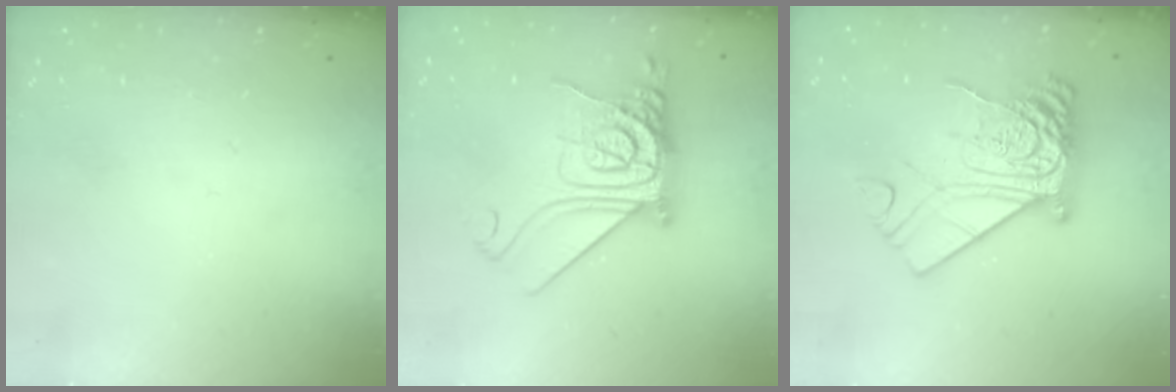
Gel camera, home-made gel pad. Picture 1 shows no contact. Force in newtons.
{"total": 20.3, "press": 20.2, "slide": 2.3}
{"total": 15.6, "press": 15.5, "slide": 1.9}